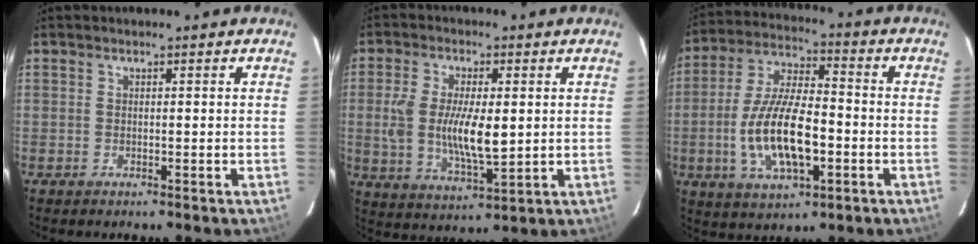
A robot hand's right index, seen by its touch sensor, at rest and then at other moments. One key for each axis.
{"total": 10.8, "fx": 0.3, "fy": 4.4, "fz": 9.9, "tx": -0.196, "ty": -0.005, "tz": 0.008}
{"total": 15.7, "fx": -3.7, "fy": 6.1, "fz": 14.0, "tx": -0.286, "ty": -0.001, "tz": -0.064}